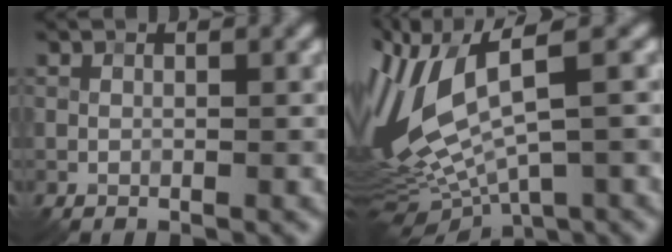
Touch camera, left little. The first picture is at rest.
{"total": 10.6, "force": [1.2, 4.1, 9.7], "torque": [-0.226, -0.010, 0.038]}